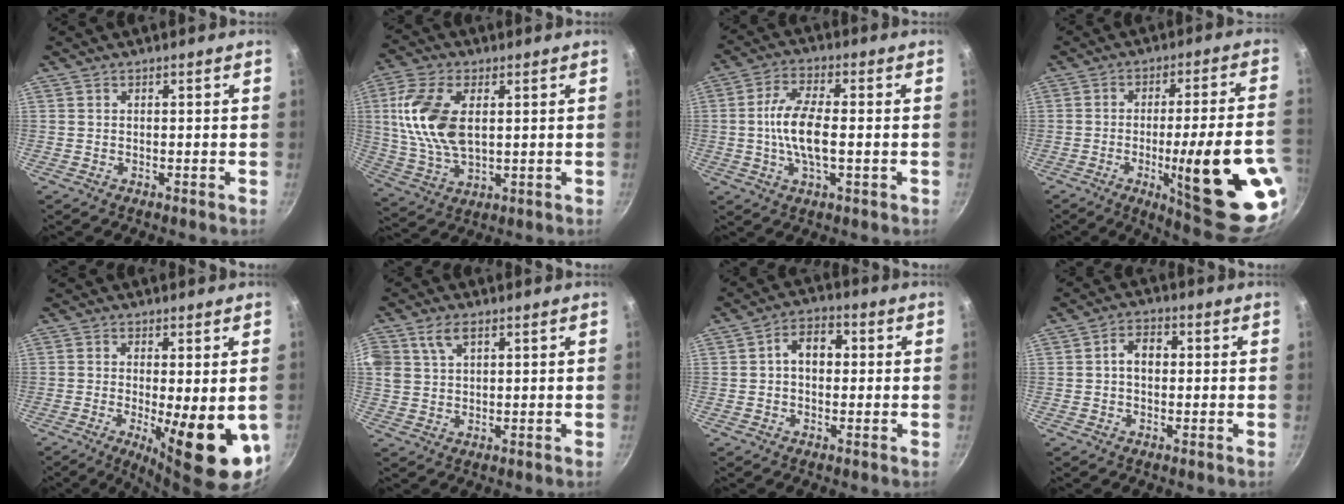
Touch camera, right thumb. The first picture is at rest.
{"total": 14.0, "force": [2.6, 7.8, 11.4], "torque": [-0.222, -0.004, 0.053]}
{"total": 10.0, "force": [-0.6, 4.0, 9.2], "torque": [-0.180, 0.011, -0.020]}
{"total": 24.0, "force": [-6.9, 4.7, 22.5], "torque": [-0.291, 0.011, -0.087]}
{"total": 14.7, "force": [-3.2, 4.3, 13.7], "torque": [-0.179, -0.015, -0.034]}
{"total": 6.4, "force": [3.0, 4.0, 4.0], "torque": [-0.070, 0.007, 0.059]}
{"total": 6.3, "force": [0.6, 4.5, 4.5], "torque": [-0.041, 0.016, 0.000]}
{"total": 4.7, "force": [0.3, 3.4, 3.2], "torque": [-0.033, 0.013, -0.002]}